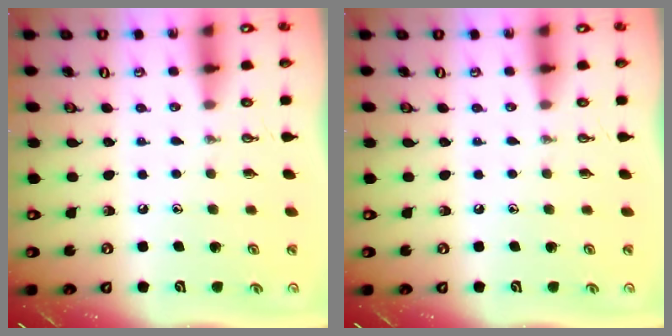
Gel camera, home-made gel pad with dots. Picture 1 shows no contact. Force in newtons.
{"total": 0.0}